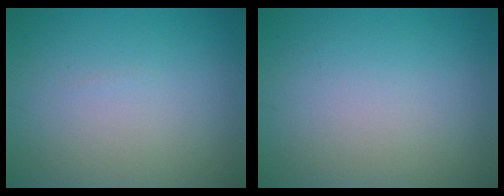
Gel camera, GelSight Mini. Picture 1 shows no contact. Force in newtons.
{"total": 0.0}